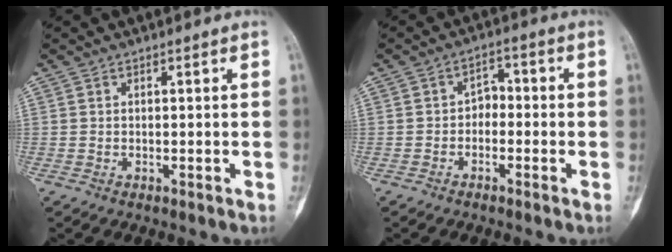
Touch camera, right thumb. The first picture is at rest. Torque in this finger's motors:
{"motor_torque": [-0.55, -0.17, 0.02, 0.04, 0.11]}